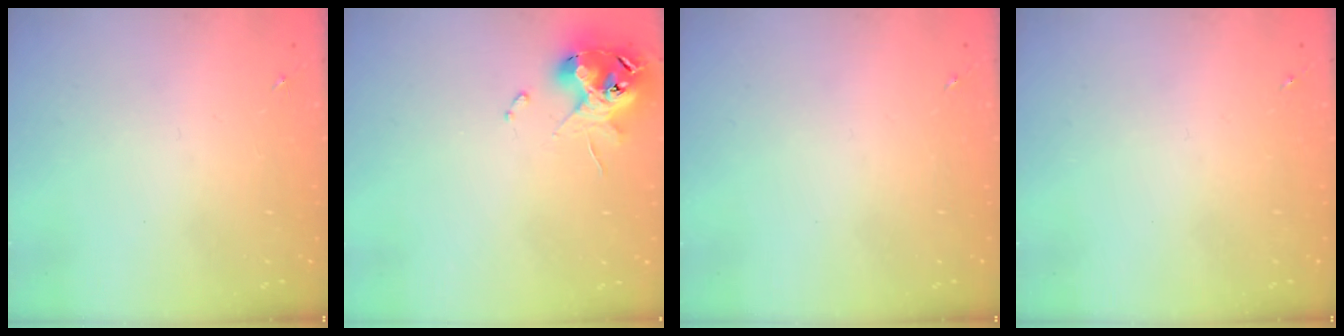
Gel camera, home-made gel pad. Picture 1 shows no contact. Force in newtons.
{"total": 12.6, "press": 12.5, "slide": 1.7}
{"total": 0.0}
{"total": 0.0}